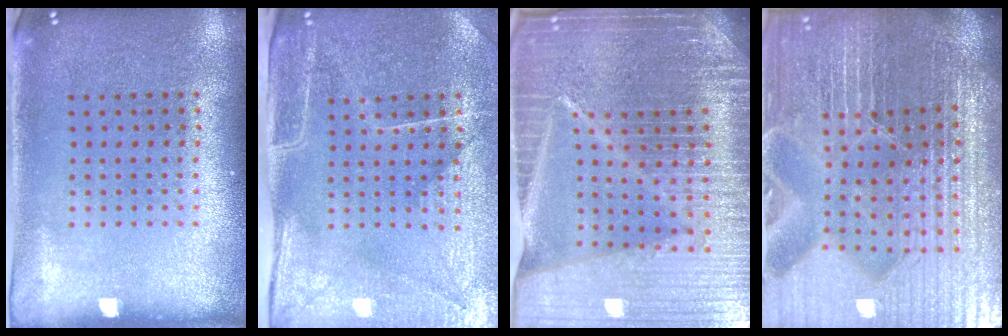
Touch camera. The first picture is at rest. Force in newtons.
{"total": 4.4, "press": 3.8, "slide": 2.2}
{"total": 7.1, "press": 6.1, "slide": 3.7}
{"total": 6.7, "press": 5.9, "slide": 3.2}